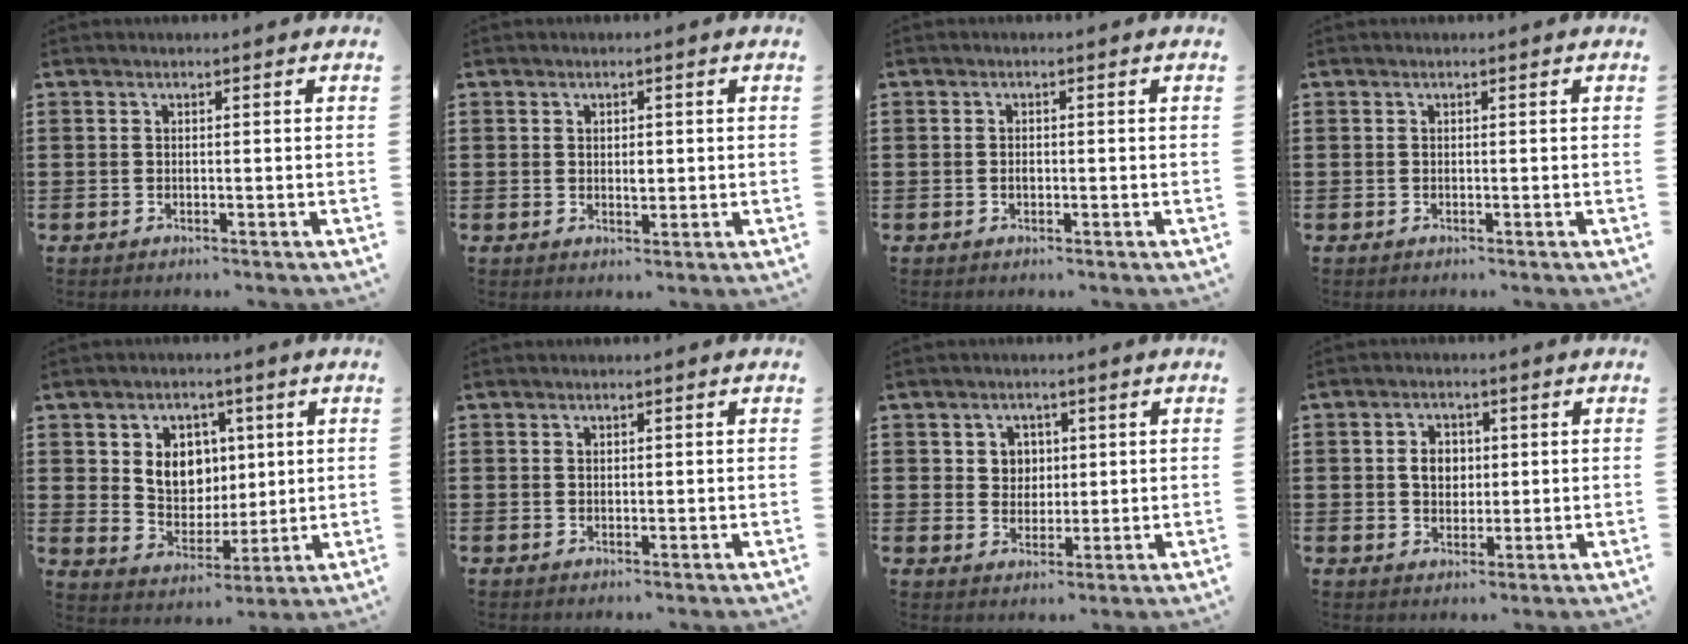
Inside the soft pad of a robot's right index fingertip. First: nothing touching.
{"total": 1.8, "force": [0.3, 1.0, 1.5], "torque": [-0.021, 0.002, 0.003]}
{"total": 0.8, "force": [-0.2, 0.5, 0.6], "torque": [-0.013, 0.001, -0.004]}
{"total": 0.0}
{"total": 7.4, "force": [2.0, 6.3, 3.3], "torque": [-0.067, 0.009, 0.034]}
{"total": 0.6, "force": [0.4, 0.4, 0.2], "torque": [-0.005, 0.003, 0.007]}
{"total": 3.5, "force": [1.2, 3.2, 0.9], "torque": [-0.023, 0.009, 0.018]}
{"total": 3.6, "force": [0.3, 2.8, 2.2], "torque": [-0.044, 0.008, 0.001]}